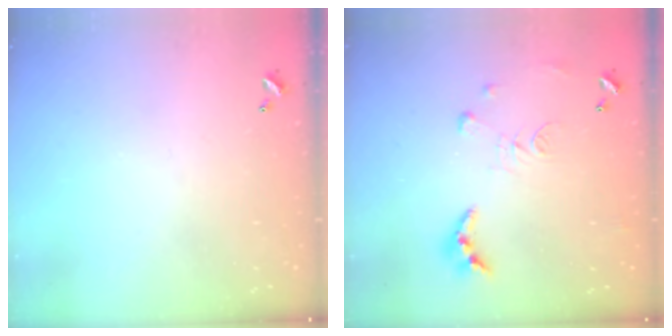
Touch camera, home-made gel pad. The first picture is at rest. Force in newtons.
{"total": 9.6, "press": 9.5, "slide": 0.9}